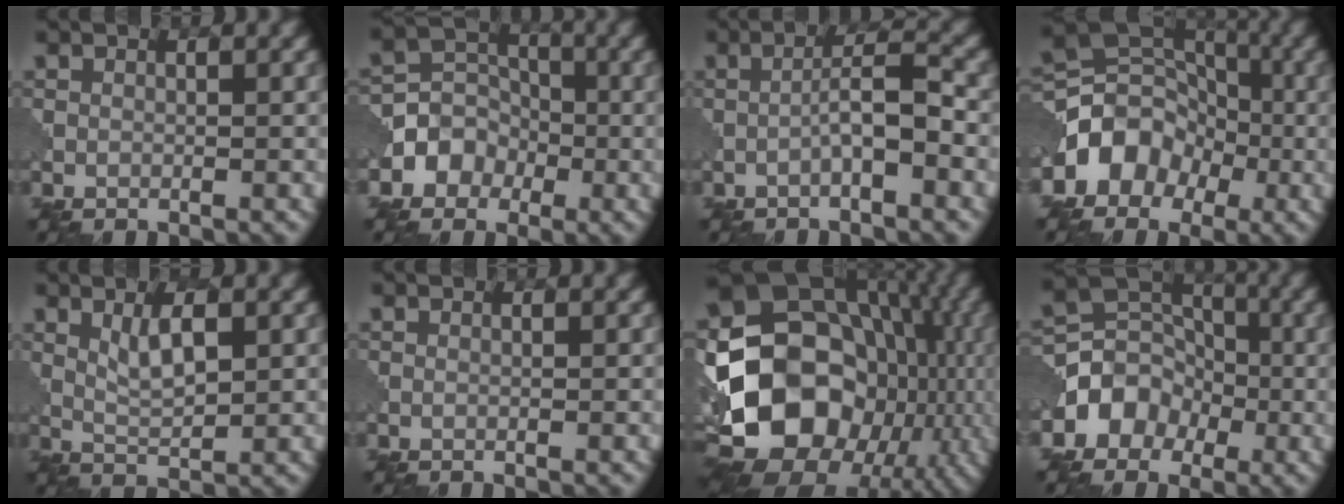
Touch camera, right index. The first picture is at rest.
{"total": 4.3, "force": [-1.7, 3.7, 1.2], "torque": [0.008, 0.014, -0.053]}
{"total": 3.3, "force": [-1.1, 0.5, 3.0], "torque": [-0.054, 0.014, -0.026]}
{"total": 6.6, "force": [-2.7, 5.2, 3.2], "torque": [-0.027, 0.019, -0.058]}
{"total": 3.1, "force": [1.1, 1.0, 2.7], "torque": [-0.055, -0.002, 0.024]}
{"total": 0.0}
{"total": 20.3, "force": [-3.7, 16.0, 11.8], "torque": [-0.213, -0.001, -0.048]}
{"total": 4.8, "force": [-2.0, 4.0, 1.8], "torque": [-0.011, 0.013, -0.048]}